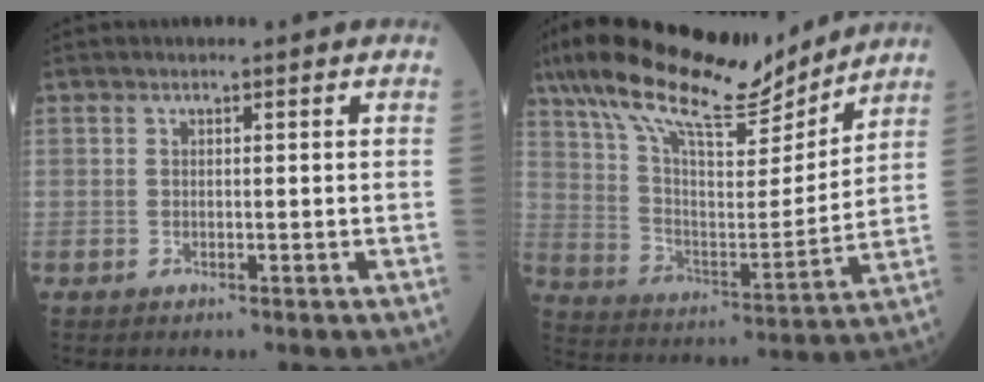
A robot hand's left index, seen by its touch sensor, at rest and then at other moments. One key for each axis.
{"total": 19.7, "fx": 16.2, "fy": 4.2, "fz": 10.4, "tx": -0.192, "ty": 0.016, "tz": 0.280}